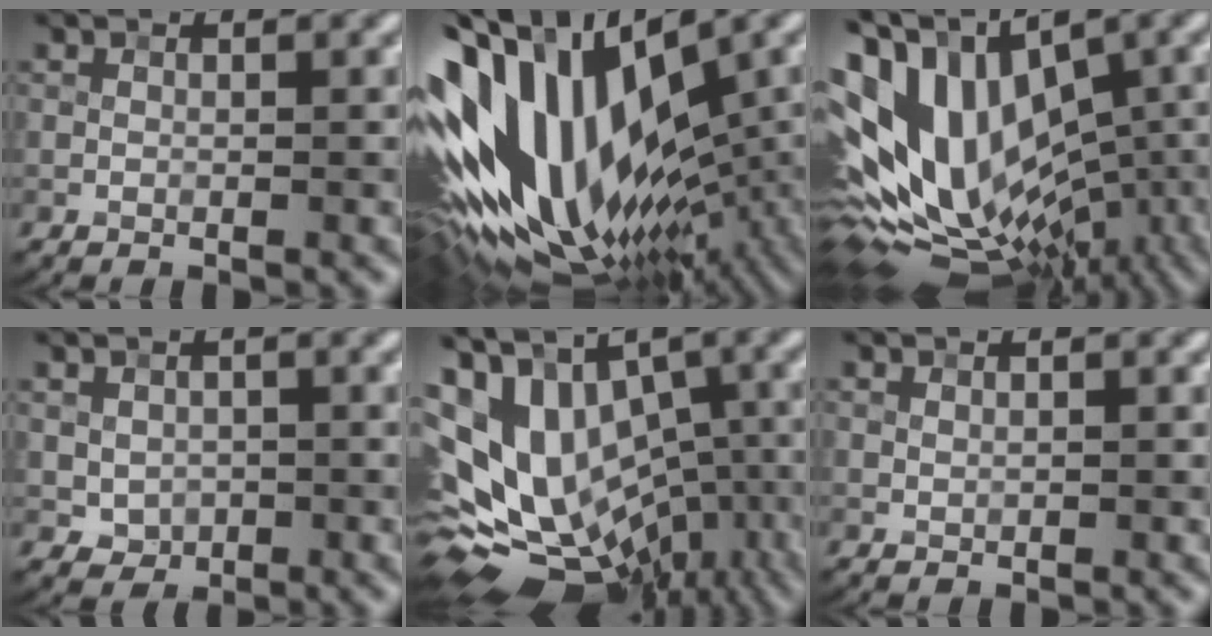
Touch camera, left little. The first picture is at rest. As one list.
[{"total": 16.9, "force": [0.0, 10.3, 13.3], "torque": [-0.274, -0.010, 0.016]}, {"total": 16.2, "force": [1.5, 9.7, 12.9], "torque": [-0.236, 0.004, 0.054]}, {"total": 1.8, "force": [0.0, 1.6, 0.9], "torque": [-0.017, -0.005, 0.002]}, {"total": 15.4, "force": [0.1, 10.2, 11.6], "torque": [-0.210, -0.004, 0.068]}, {"total": 0.0}]